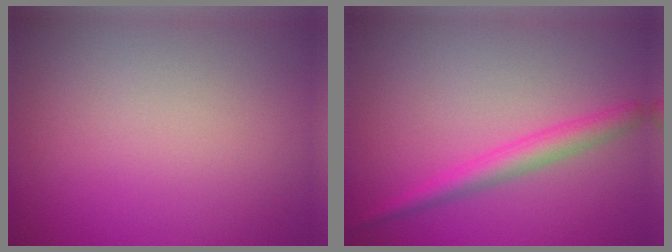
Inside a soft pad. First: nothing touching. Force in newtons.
{"total": 2.6, "press": 2.6, "slide": 0.2}